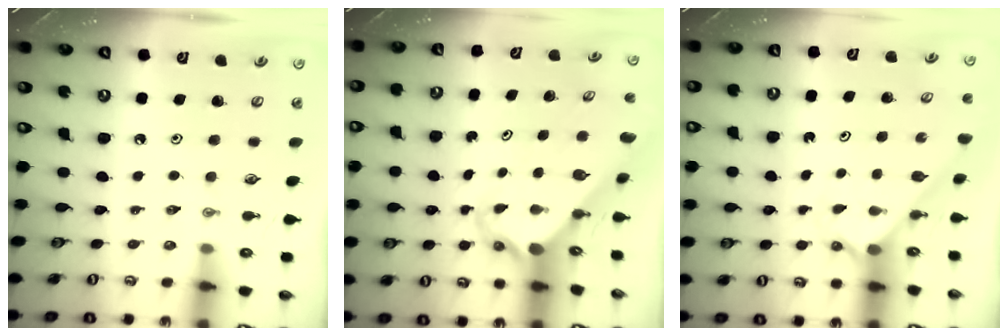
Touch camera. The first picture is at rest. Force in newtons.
{"total": 2.7, "press": 2.7, "slide": 0.2}
{"total": 2.1, "press": 2.1, "slide": 0.3}